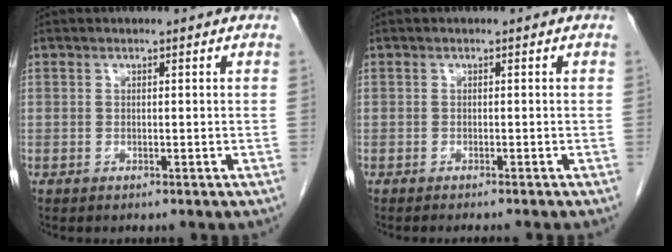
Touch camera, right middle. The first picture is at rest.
{"total": 3.1, "force": [-2.7, -0.3, 1.4], "torque": [-0.013, 0.001, -0.035]}